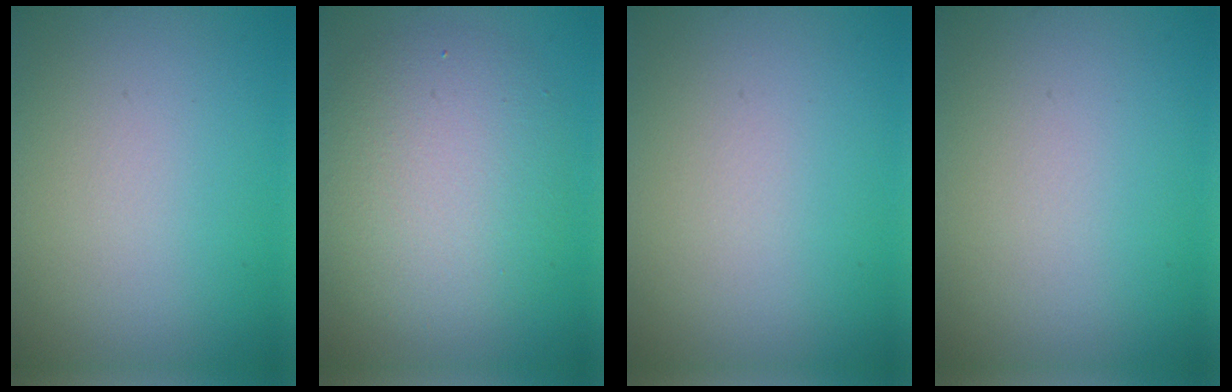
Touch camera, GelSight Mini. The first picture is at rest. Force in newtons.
{"total": 6.3, "press": 6.3, "slide": 0.6}
{"total": 0.0}
{"total": 0.0}